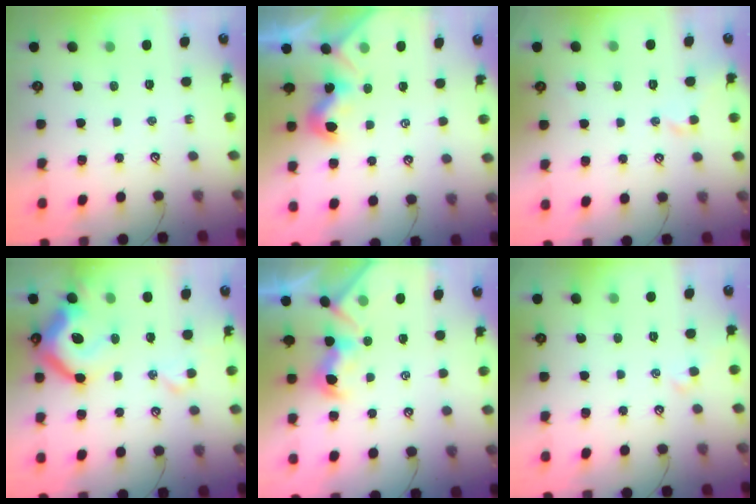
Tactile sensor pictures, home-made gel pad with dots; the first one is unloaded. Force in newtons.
{"total": 1.3, "press": 1.2, "slide": 0.3}
{"total": 1.9, "press": 1.8, "slide": 0.5}
{"total": 18.1, "press": 17.9, "slide": 2.6}
{"total": 2.8, "press": 2.6, "slide": 0.9}
{"total": 2.1, "press": 2.1, "slide": 0.3}